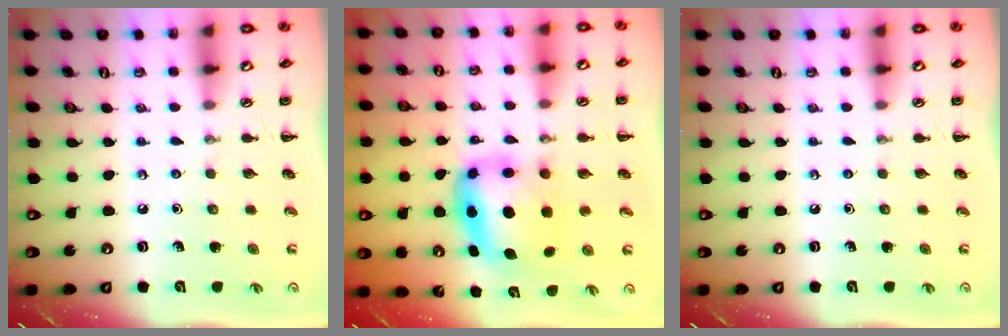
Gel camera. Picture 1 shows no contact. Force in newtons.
{"total": 6.0, "press": 5.8, "slide": 1.4}
{"total": 0.0}